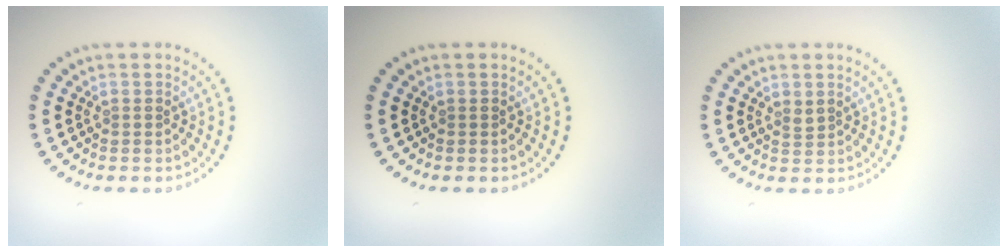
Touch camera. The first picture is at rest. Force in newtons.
{"total": 0.0}
{"total": 0.6, "press": 0.5, "slide": 0.3}